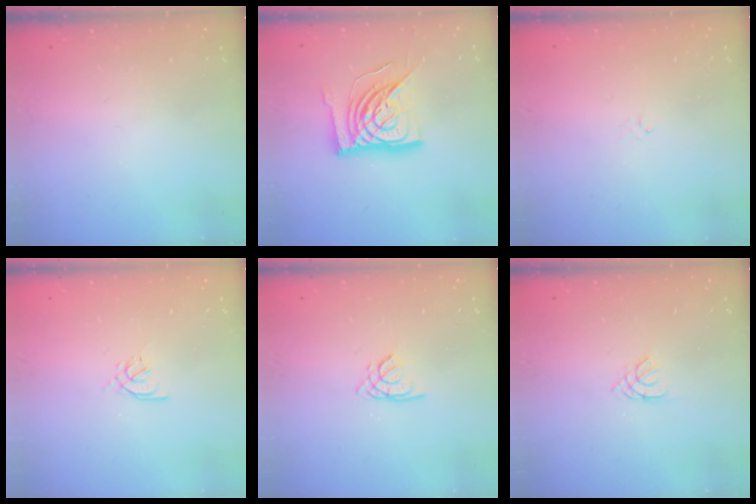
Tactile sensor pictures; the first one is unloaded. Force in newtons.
{"total": 18.6, "press": 18.5, "slide": 2.2}
{"total": 0.7, "press": 0.5, "slide": 0.4}
{"total": 2.4, "press": 2.4, "slide": 0.6}
{"total": 1.6, "press": 1.6, "slide": 0.2}
{"total": 1.4, "press": 1.4, "slide": 0.3}